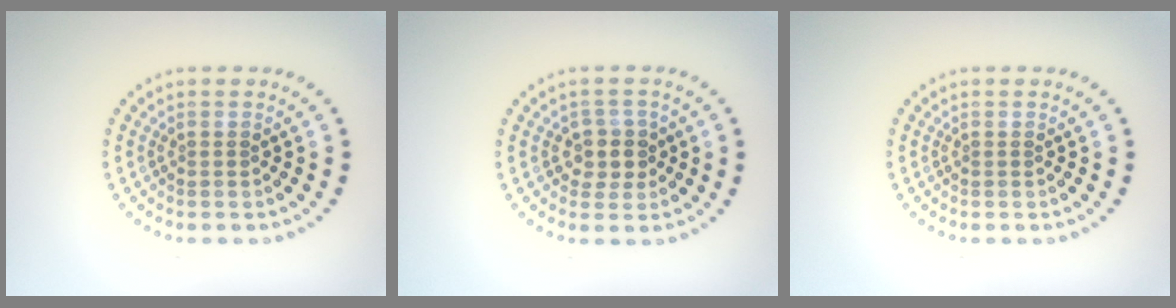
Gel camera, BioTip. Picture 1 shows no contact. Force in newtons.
{"total": 2.5, "press": 2.2, "slide": 1.0}
{"total": 0.0}